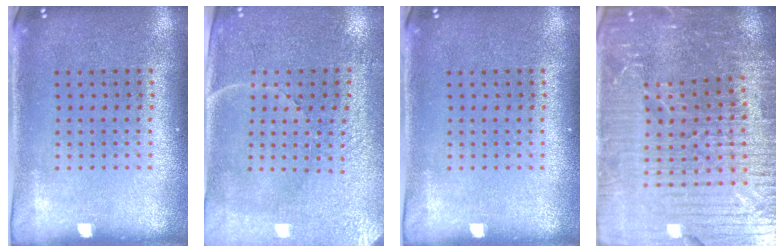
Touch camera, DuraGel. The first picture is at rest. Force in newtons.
{"total": 3.4, "press": 3.1, "slide": 1.4}
{"total": 0.0}
{"total": 5.5, "press": 5.0, "slide": 2.2}